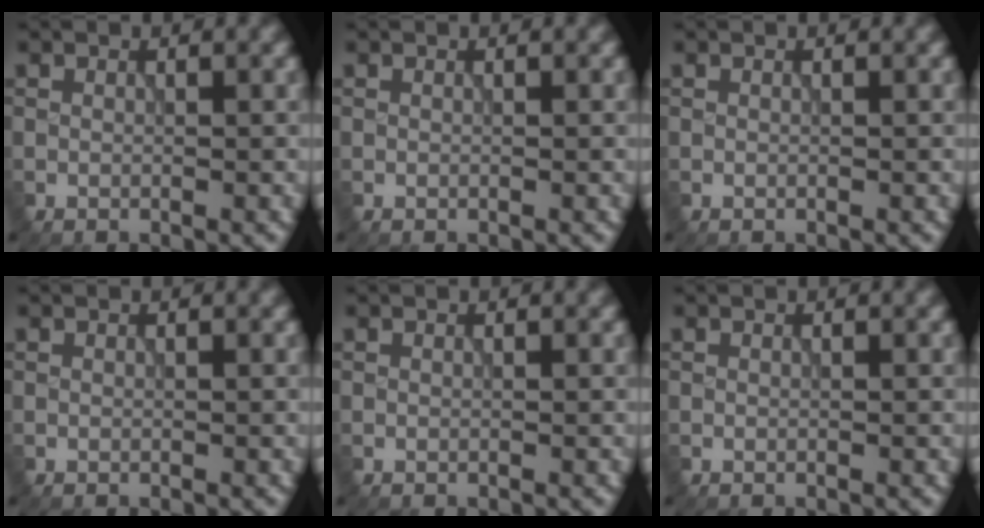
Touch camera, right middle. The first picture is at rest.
{"total": 0.0}
{"total": 0.0}
{"total": 0.0}
{"total": 0.0}
{"total": 0.0}